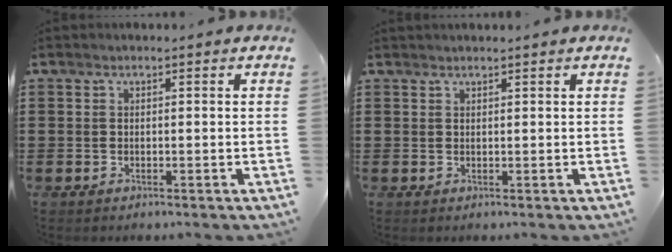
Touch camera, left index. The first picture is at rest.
{"total": 0.6, "force": [0.6, 0.1, 0.1], "torque": [-0.004, -0.001, 0.012]}